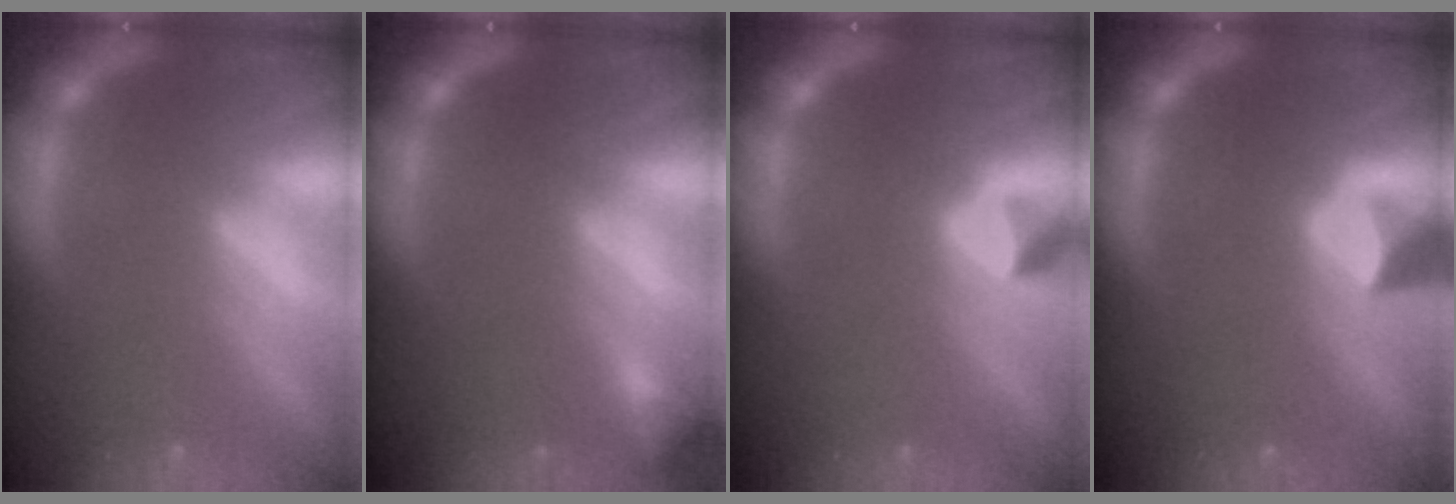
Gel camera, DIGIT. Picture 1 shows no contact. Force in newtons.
{"total": 1.4}
{"total": 1.4}
{"total": 2.4}